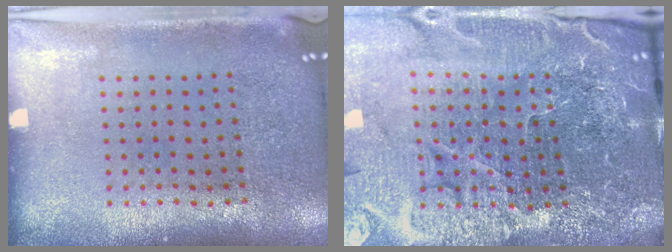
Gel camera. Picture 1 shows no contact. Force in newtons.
{"total": 6.6, "press": 5.8, "slide": 3.0}